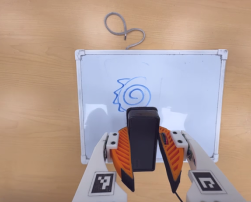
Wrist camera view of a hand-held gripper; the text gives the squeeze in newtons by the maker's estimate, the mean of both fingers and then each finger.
{"total": 7.9, "left": 6.4, "right": 9.3}